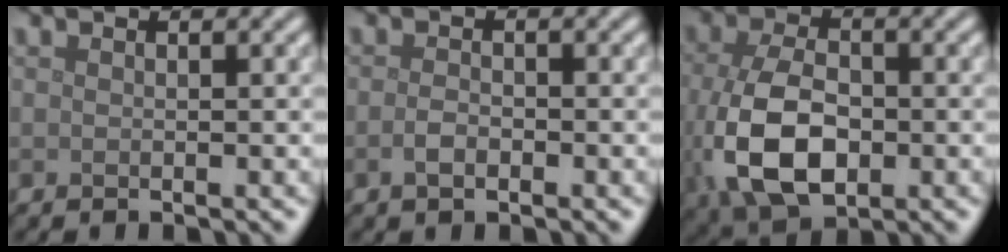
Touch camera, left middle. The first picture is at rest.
{"total": 1.3, "force": [-0.6, 0.7, 1.0], "torque": [-0.022, -0.001, -0.013]}
{"total": 8.5, "force": [-1.5, 5.3, 6.5], "torque": [-0.151, -0.018, -0.021]}